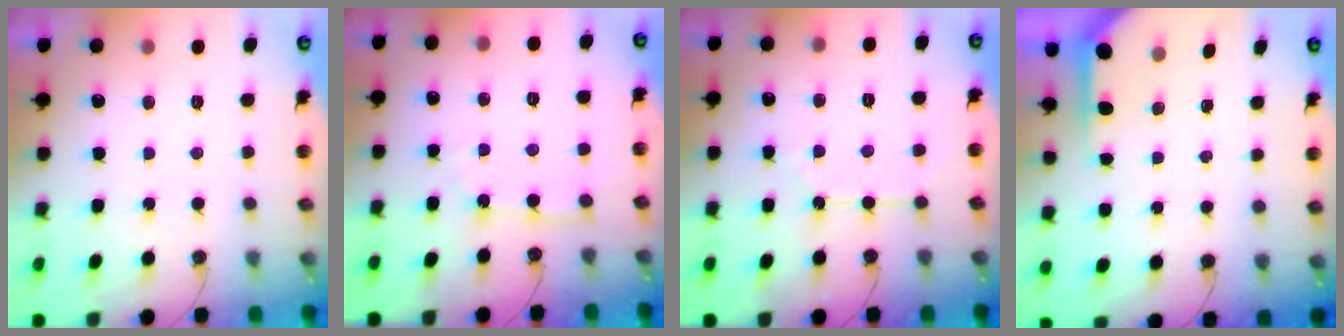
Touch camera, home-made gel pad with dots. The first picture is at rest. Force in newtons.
{"total": 3.0, "press": 3.0, "slide": 0.4}
{"total": 2.7, "press": 2.7, "slide": 0.3}
{"total": 3.9, "press": 3.9, "slide": 0.3}